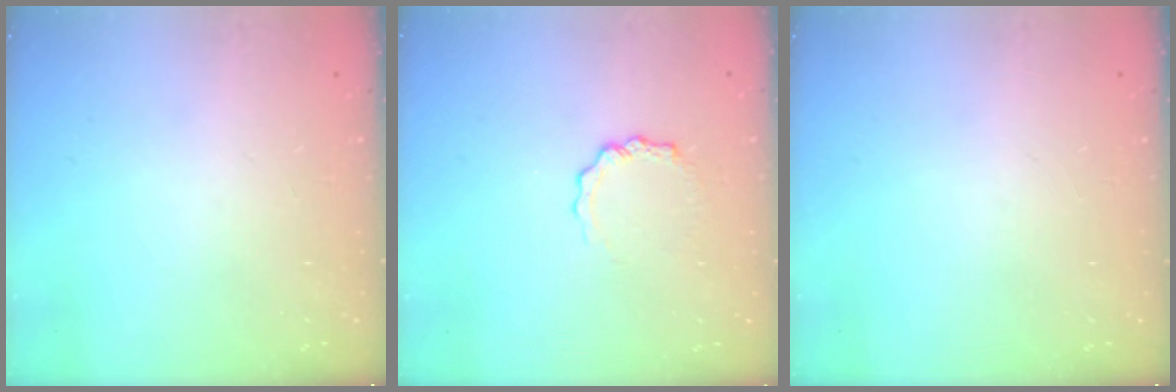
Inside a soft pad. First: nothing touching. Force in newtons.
{"total": 3.9, "press": 3.8, "slide": 0.5}
{"total": 0.0}